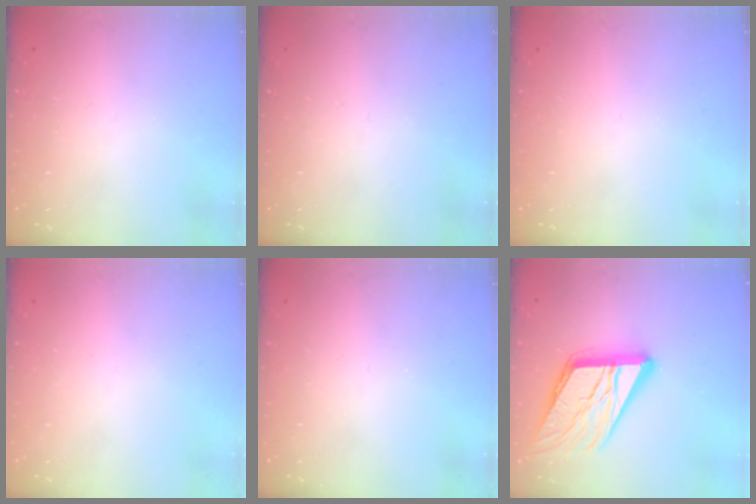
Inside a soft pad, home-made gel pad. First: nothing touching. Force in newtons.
{"total": 0.0}
{"total": 0.0}
{"total": 0.0}
{"total": 0.0}
{"total": 18.6, "press": 18.4, "slide": 2.2}